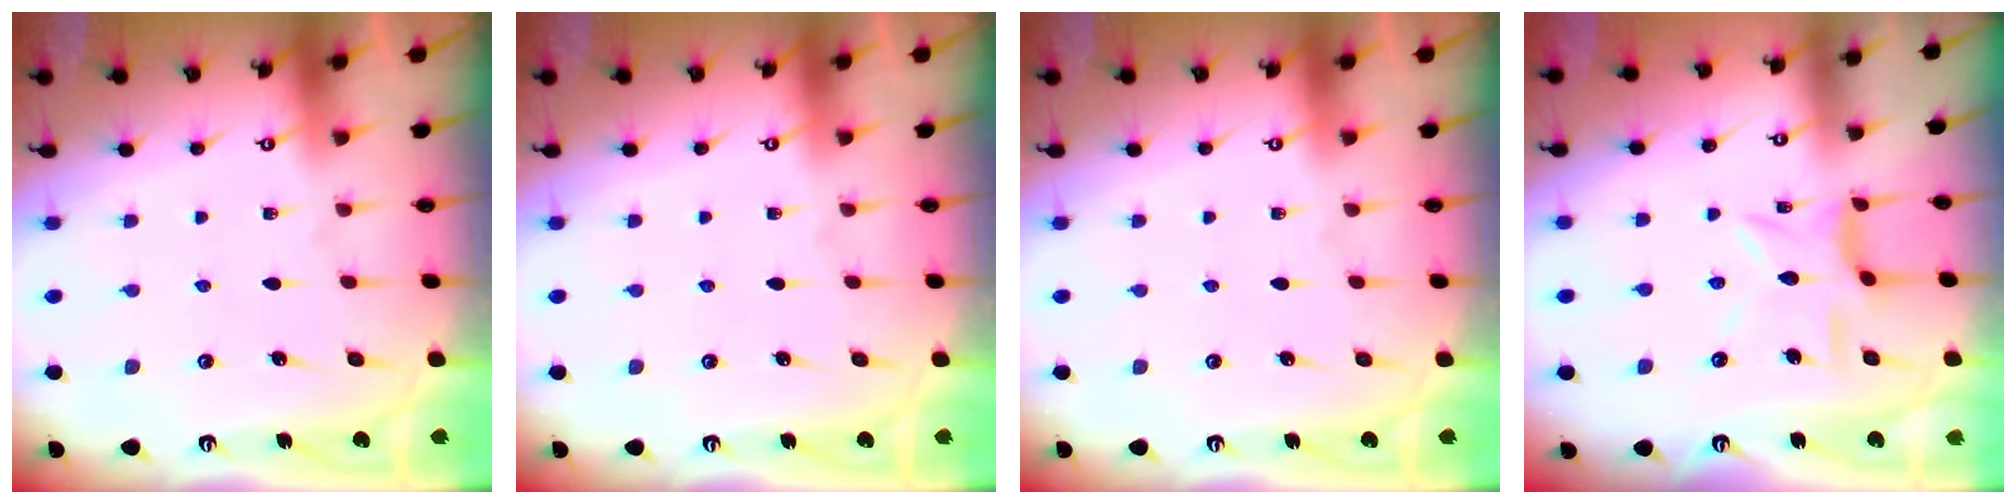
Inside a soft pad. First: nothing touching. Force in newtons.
{"total": 0.0}
{"total": 0.0}
{"total": 7.2, "press": 7.2, "slide": 0.6}